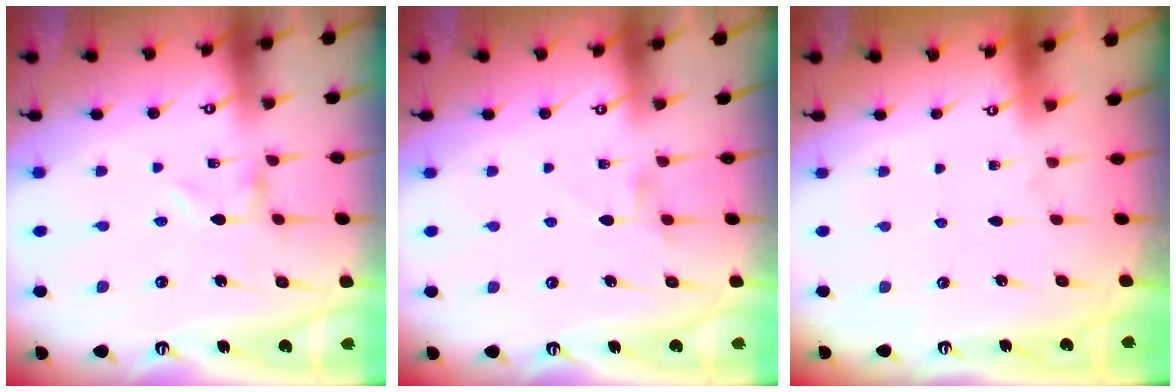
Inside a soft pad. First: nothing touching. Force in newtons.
{"total": 2.3, "press": 2.3, "slide": 0.4}
{"total": 1.8, "press": 1.8, "slide": 0.2}